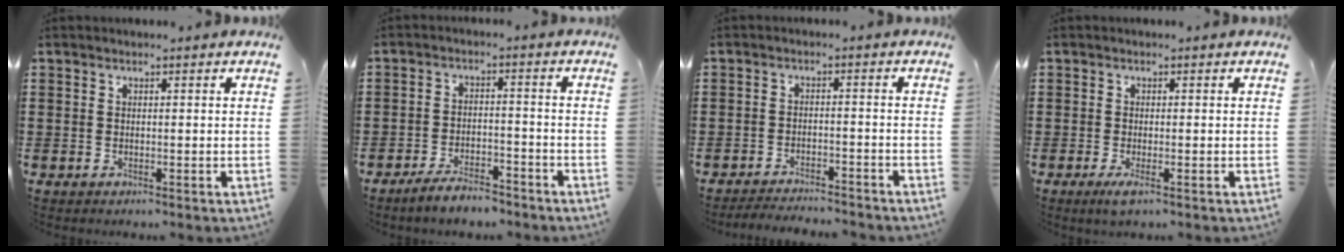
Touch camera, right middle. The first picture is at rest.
{"total": 4.6, "force": [-4.2, 0.8, 1.7], "torque": [-0.034, 0.004, -0.084]}
{"total": 3.2, "force": [-3.2, 0.1, 0.4], "torque": [-0.009, 0.001, -0.066]}
{"total": 1.3, "force": [-0.6, 0.2, 1.2], "torque": [-0.021, -0.005, -0.010]}